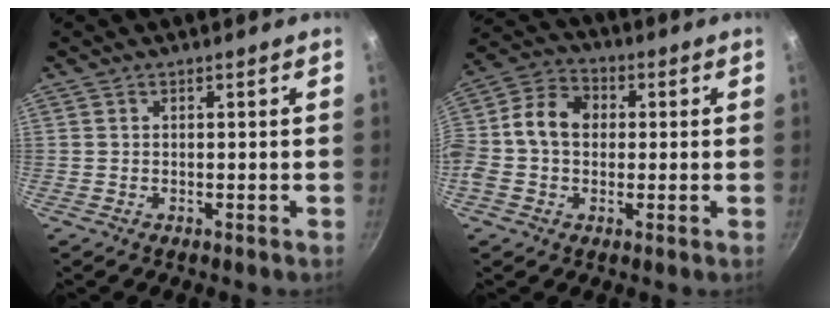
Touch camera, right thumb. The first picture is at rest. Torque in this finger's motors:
{"motor_torque": [1.31, 2.46, 0.98, -0.27, 0.37]}